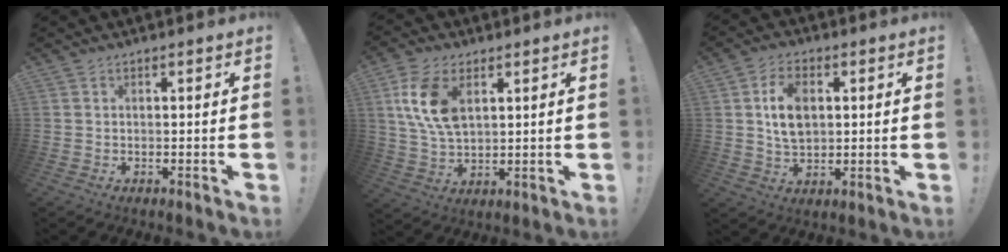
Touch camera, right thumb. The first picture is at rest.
{"total": 13.4, "force": [4.8, 8.2, 9.5], "torque": [-0.188, -0.010, 0.087]}
{"total": 9.4, "force": [1.8, 6.2, 6.9], "torque": [-0.107, -0.003, 0.029]}